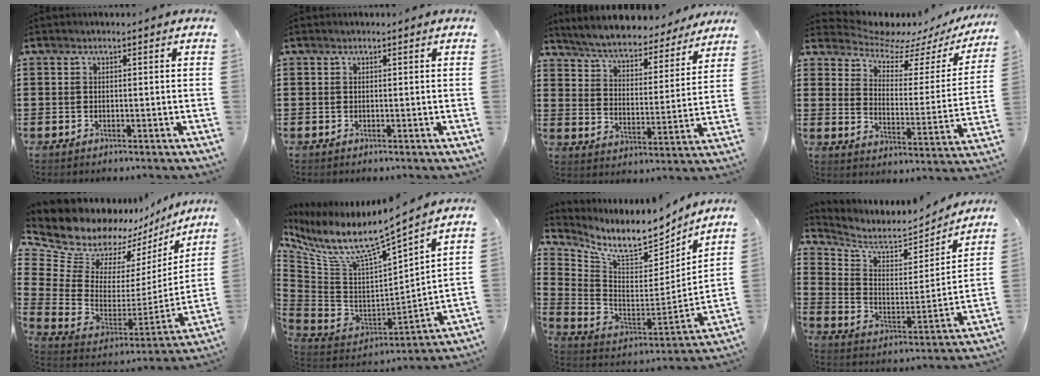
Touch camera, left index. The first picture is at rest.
{"total": 0.0}
{"total": 5.5, "force": [5.4, 0.2, 1.0], "torque": [-0.047, -0.040, 0.091]}
{"total": 6.1, "force": [5.7, 1.5, 1.5], "torque": [-0.055, -0.045, 0.097]}
{"total": 10.4, "force": [9.1, 4.6, 2.3], "torque": [-0.111, -0.069, 0.164]}
{"total": 8.3, "force": [6.2, 1.1, 5.5], "torque": [-0.130, -0.060, 0.099]}
{"total": 8.4, "force": [7.3, 2.1, 3.7], "torque": [-0.101, -0.059, 0.121]}
{"total": 5.9, "force": [5.4, 1.8, 1.5], "torque": [-0.063, -0.040, 0.090]}